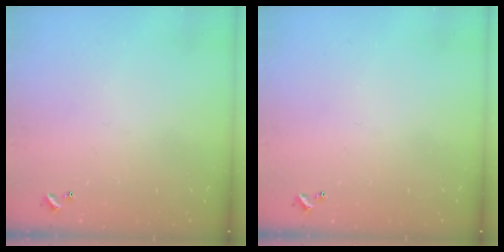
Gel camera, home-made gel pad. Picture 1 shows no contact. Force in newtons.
{"total": 0.0}